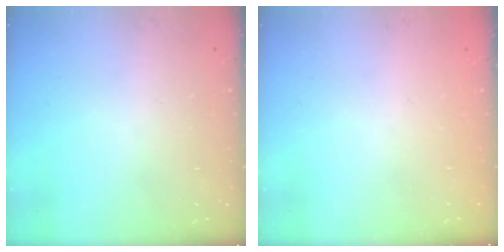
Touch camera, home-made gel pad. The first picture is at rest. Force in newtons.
{"total": 0.0}